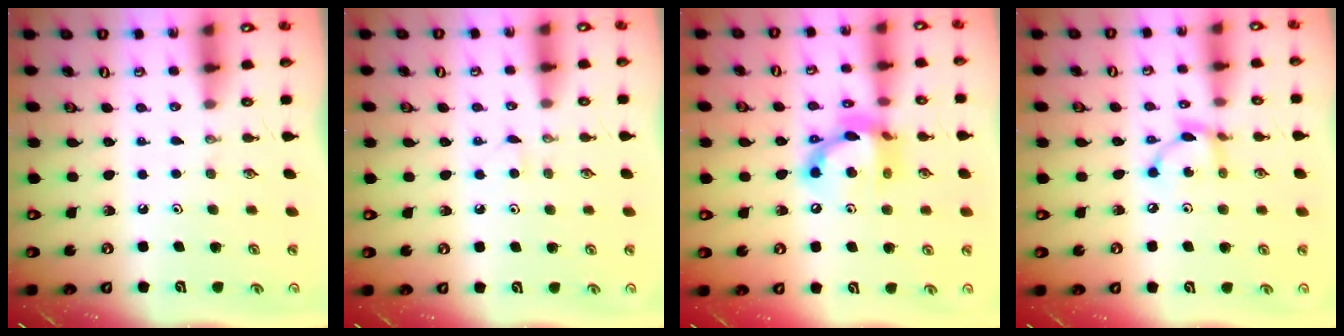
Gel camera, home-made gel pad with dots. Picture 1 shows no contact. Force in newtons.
{"total": 3.5, "press": 3.5, "slide": 0.3}
{"total": 14.0, "press": 13.9, "slide": 1.3}
{"total": 6.0, "press": 6.0, "slide": 0.1}